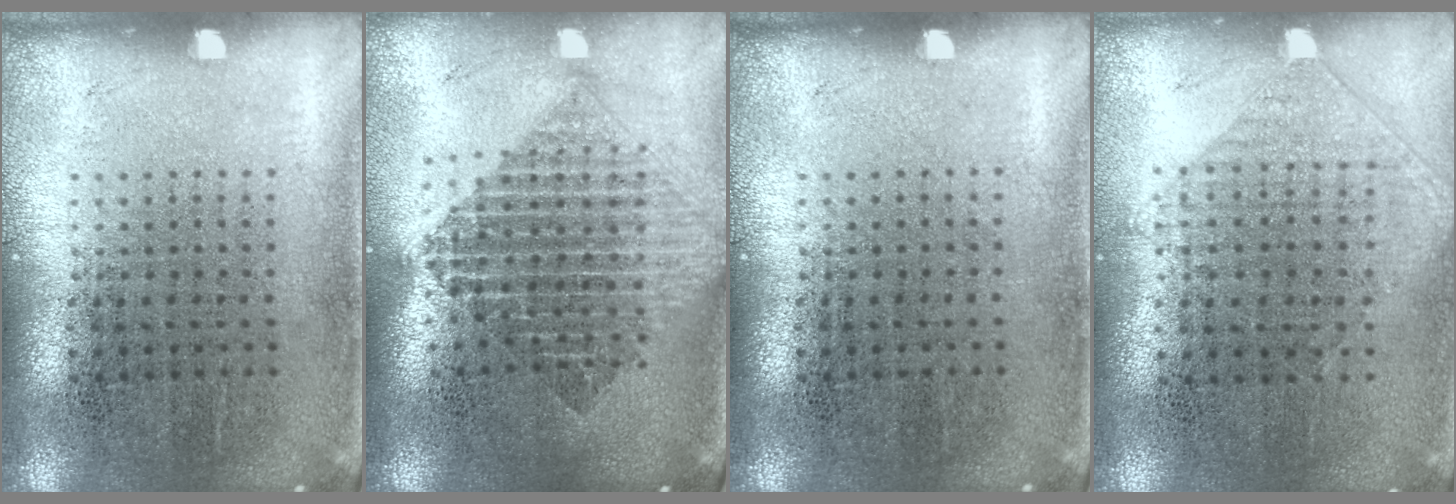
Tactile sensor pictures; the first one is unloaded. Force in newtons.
{"total": 2.0, "press": 1.7, "slide": 1.2}
{"total": 0.0}
{"total": 0.9, "press": 0.8, "slide": 0.3}